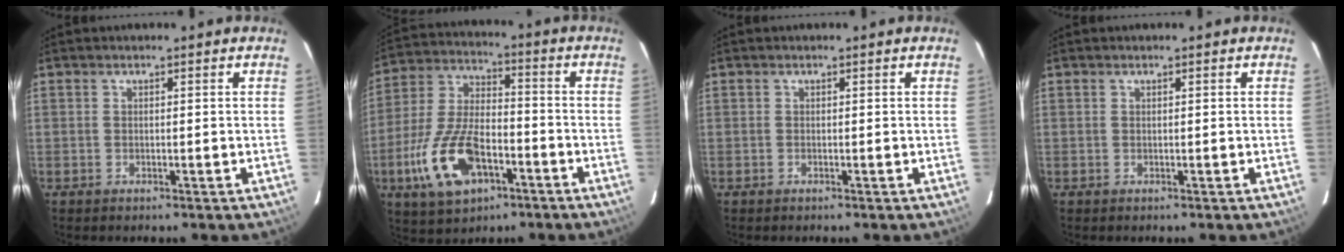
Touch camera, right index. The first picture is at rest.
{"total": 16.4, "force": [-7.0, 8.2, 12.3], "torque": [-0.271, -0.005, -0.122]}
{"total": 0.0}
{"total": 0.0}